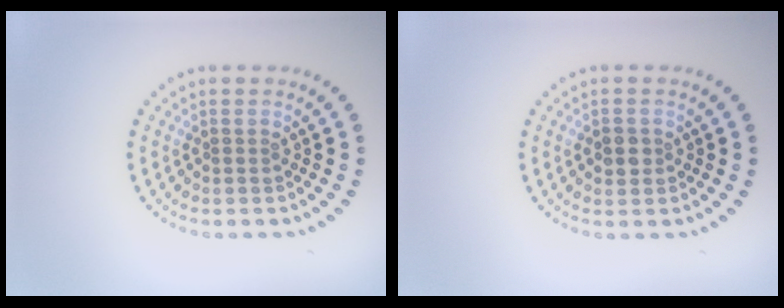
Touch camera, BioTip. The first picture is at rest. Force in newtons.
{"total": 1.6, "press": 1.6, "slide": 0.3}